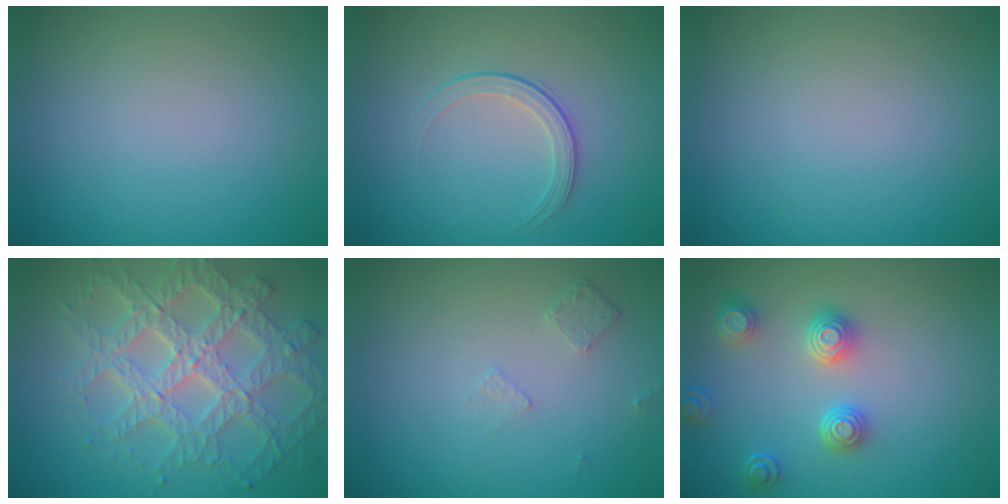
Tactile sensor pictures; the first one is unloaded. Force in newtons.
{"total": 1.9, "press": 1.3, "slide": 1.5}
{"total": 0.0}
{"total": 7.7, "press": 5.8, "slide": 5.0}
{"total": 0.8, "press": 0.6, "slide": 0.5}
{"total": 3.8, "press": 3.4, "slide": 1.6}